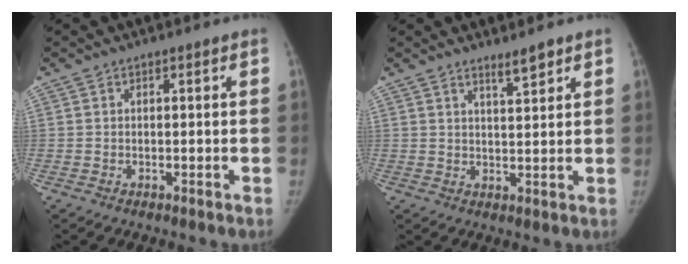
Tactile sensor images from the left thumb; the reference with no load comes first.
{"total": 3.3, "force": [2.7, 0.4, 1.9], "torque": [-0.025, -0.025, 0.045]}